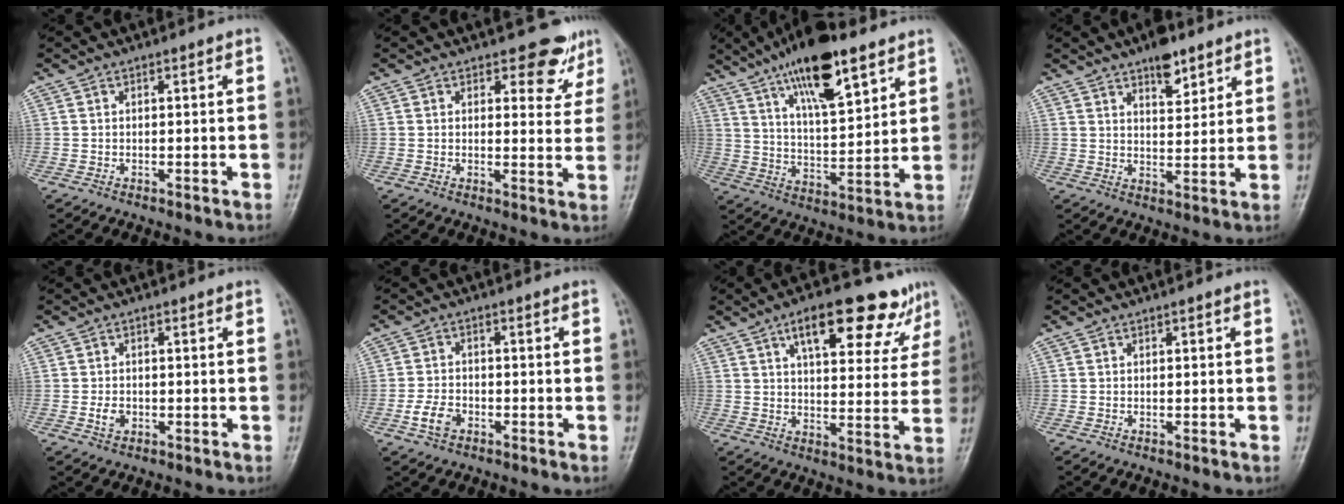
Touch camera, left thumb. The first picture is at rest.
{"total": 5.9, "force": [4.4, 3.3, 2.4], "torque": [0.004, -0.030, 0.046]}
{"total": 17.0, "force": [10.5, 5.4, 12.2], "torque": [-0.182, -0.044, 0.182]}
{"total": 6.8, "force": [4.7, 2.8, 4.0], "torque": [-0.038, -0.028, 0.071]}
{"total": 2.4, "force": [-0.6, 1.8, 1.5], "torque": [-0.021, 0.002, -0.010]}
{"total": 4.4, "force": [-2.0, 3.0, 2.6], "torque": [-0.049, 0.012, -0.039]}
{"total": 16.5, "force": [9.8, 6.7, 11.5], "torque": [-0.116, -0.022, 0.140]}
{"total": 0.0}